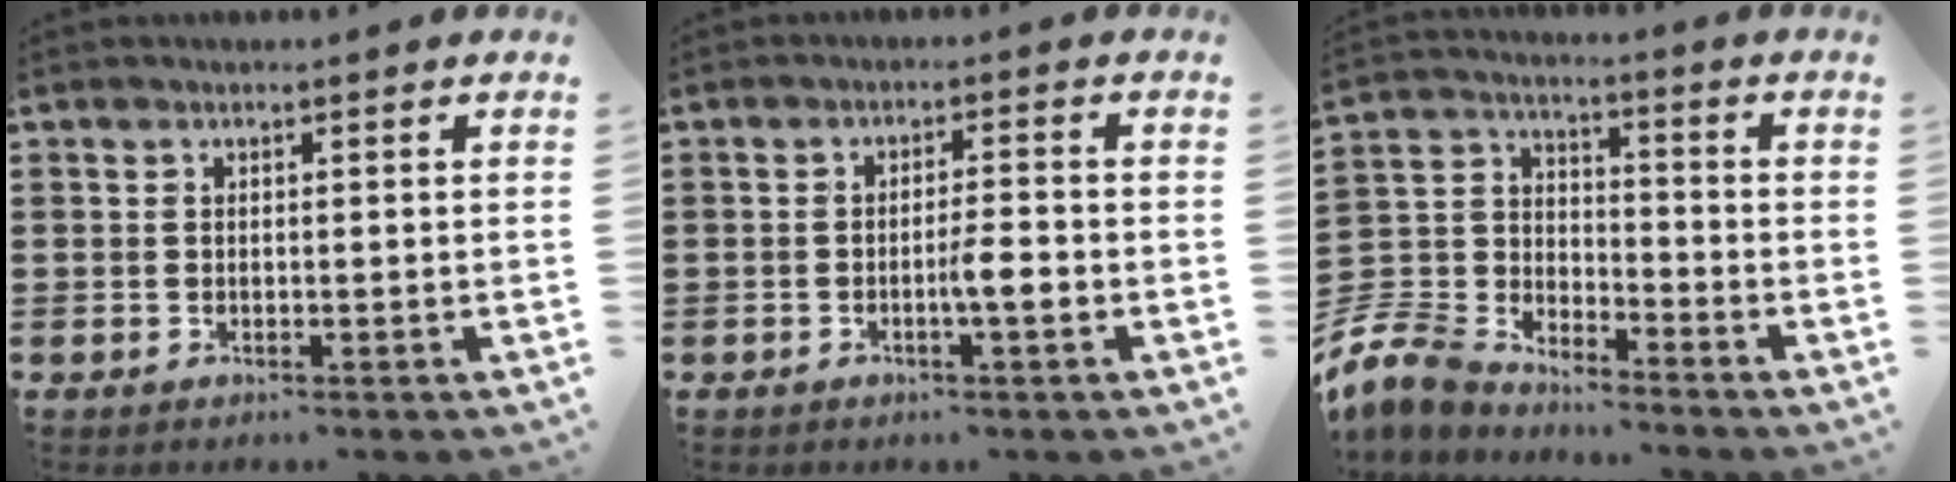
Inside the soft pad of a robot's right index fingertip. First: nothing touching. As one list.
[{"total": 5.3, "force": [-1.7, 0.7, 5.0], "torque": [-0.090, -0.003, -0.031]}, {"total": 7.7, "force": [-6.9, 3.0, 1.5], "torque": [-0.076, -0.001, -0.149]}]